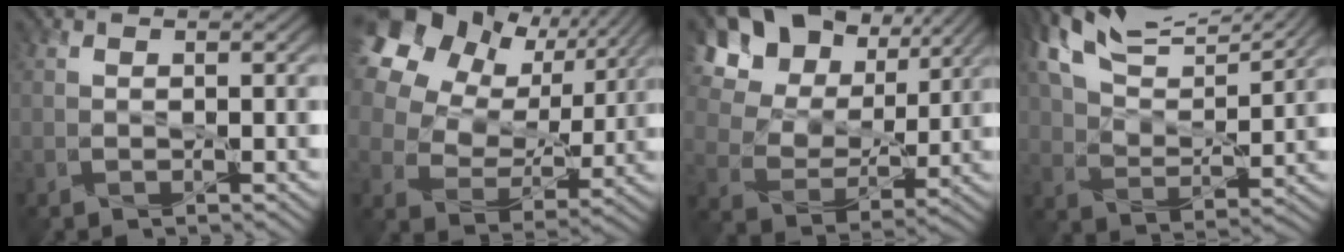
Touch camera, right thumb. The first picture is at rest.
{"total": 22.3, "force": [11.5, 15.7, 10.9], "torque": [-0.294, 0.069, 0.219]}
{"total": 17.5, "force": [10.4, 11.5, 8.0], "torque": [-0.222, 0.048, 0.219]}
{"total": 13.1, "force": [10.5, 4.2, 6.7], "torque": [-0.160, 0.020, 0.189]}